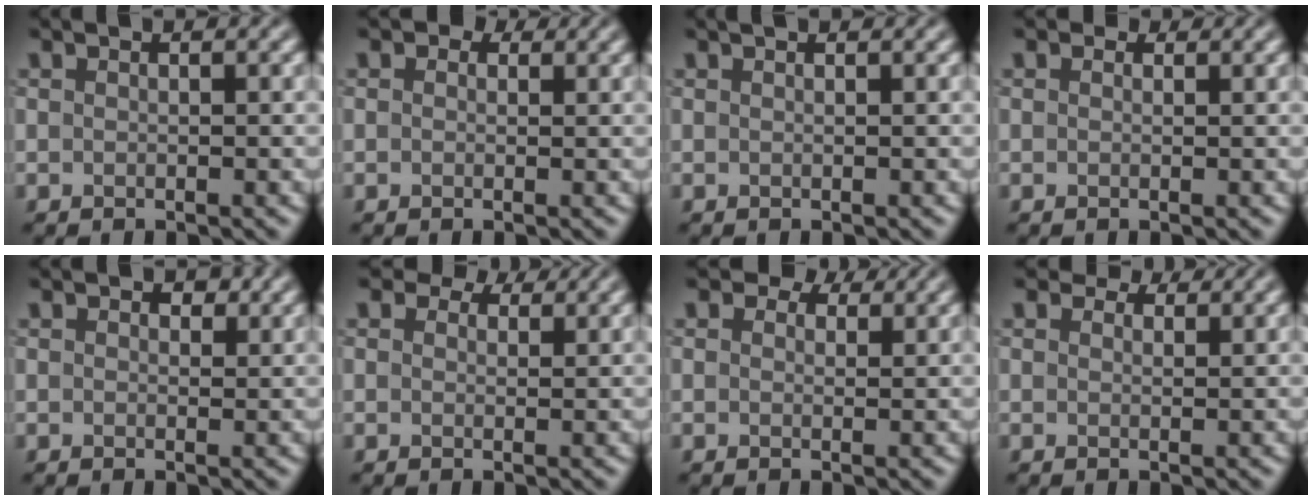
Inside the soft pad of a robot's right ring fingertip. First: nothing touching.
{"total": 1.5, "force": [0.8, 1.0, 0.7], "torque": [-0.008, -0.002, 0.002]}
{"total": 0.8, "force": [0.8, 0.1, 0.3], "torque": [-0.004, -0.001, 0.007]}
{"total": 0.6, "force": [0.4, 0.4, 0.2], "torque": [-0.001, -0.004, 0.000]}
{"total": 1.2, "force": [0.7, 0.8, 0.6], "torque": [-0.005, -0.002, 0.007]}
{"total": 3.6, "force": [2.7, 1.7, 1.5], "torque": [-0.029, -0.002, 0.029]}
{"total": 3.1, "force": [2.3, 1.6, 1.4], "torque": [-0.027, -0.002, 0.022]}
{"total": 2.7, "force": [2.2, 1.2, 0.9], "torque": [-0.019, -0.002, 0.022]}